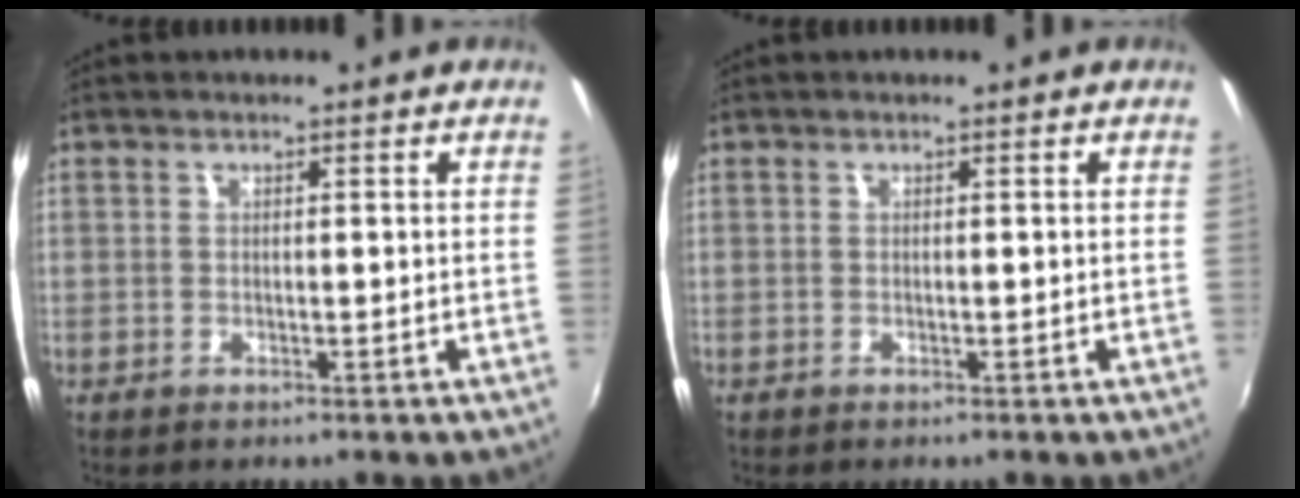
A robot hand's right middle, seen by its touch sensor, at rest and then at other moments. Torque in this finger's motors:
{"motor_torque": [-0.48, 0.09, -0.06, -0.01]}